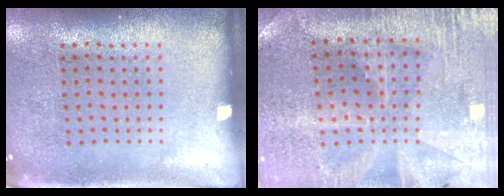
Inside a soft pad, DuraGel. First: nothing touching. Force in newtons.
{"total": 1.0, "press": 1.0, "slide": 0.3}